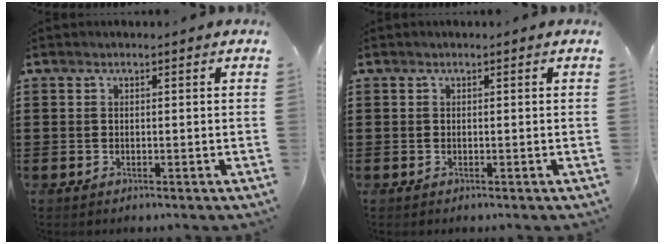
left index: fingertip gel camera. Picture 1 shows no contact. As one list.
[{"total": 0.0}]